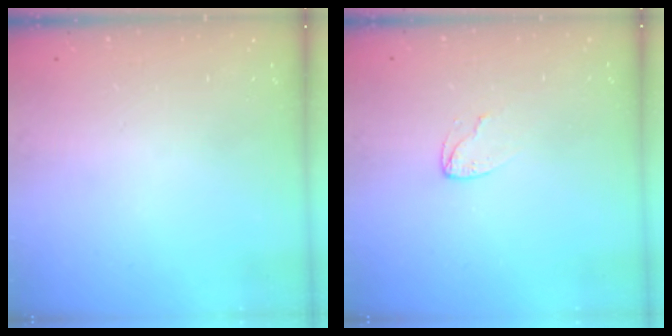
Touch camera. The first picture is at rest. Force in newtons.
{"total": 4.6, "press": 4.5, "slide": 0.2}